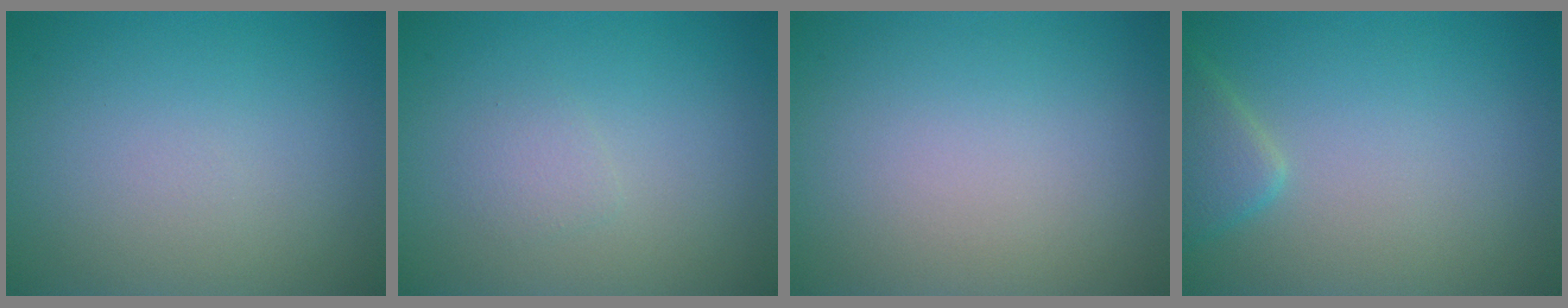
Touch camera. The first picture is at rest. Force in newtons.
{"total": 1.0, "press": 1.0, "slide": 0.1}
{"total": 0.0}
{"total": 2.4, "press": 2.3, "slide": 0.1}